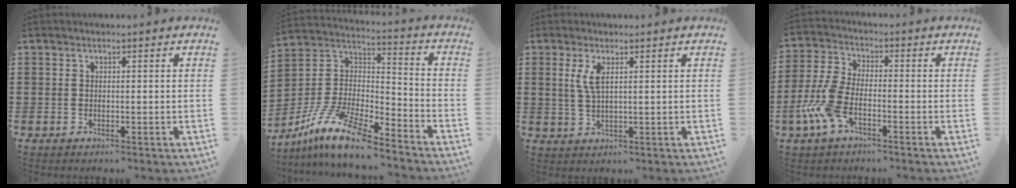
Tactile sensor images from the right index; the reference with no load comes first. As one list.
[{"total": 11.8, "force": [-9.3, 2.3, 6.9], "torque": [-0.152, 0.012, -0.189]}, {"total": 3.3, "force": [1.3, 0.9, 2.9], "torque": [-0.069, 0.001, 0.019]}, {"total": 7.3, "force": [-3.5, 2.8, 5.8], "torque": [-0.147, -0.008, -0.071]}]